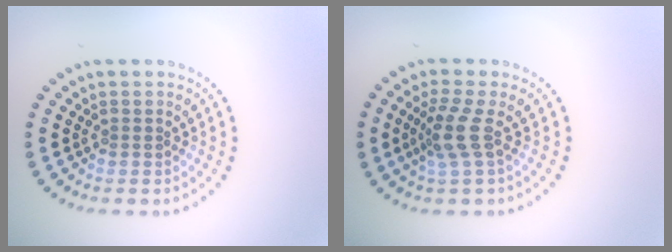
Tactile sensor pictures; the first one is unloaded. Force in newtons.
{"total": 2.7, "press": 2.1, "slide": 1.7}